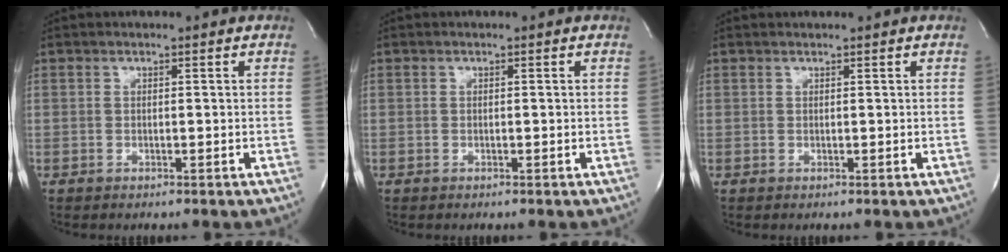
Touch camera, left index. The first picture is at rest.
{"total": 0.0}
{"total": 0.8, "force": [0.8, -0.1, 0.1], "torque": [-0.004, 0.007, 0.015]}